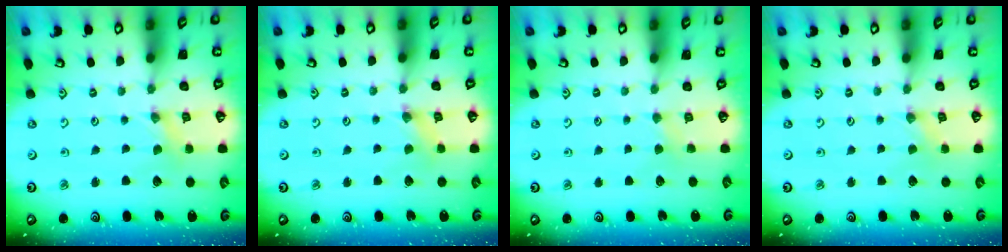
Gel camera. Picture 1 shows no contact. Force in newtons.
{"total": 0.9, "press": 0.8, "slide": 0.3}
{"total": 1.9, "press": 1.9, "slide": 0.4}
{"total": 0.5, "press": 0.5, "slide": 0.1}